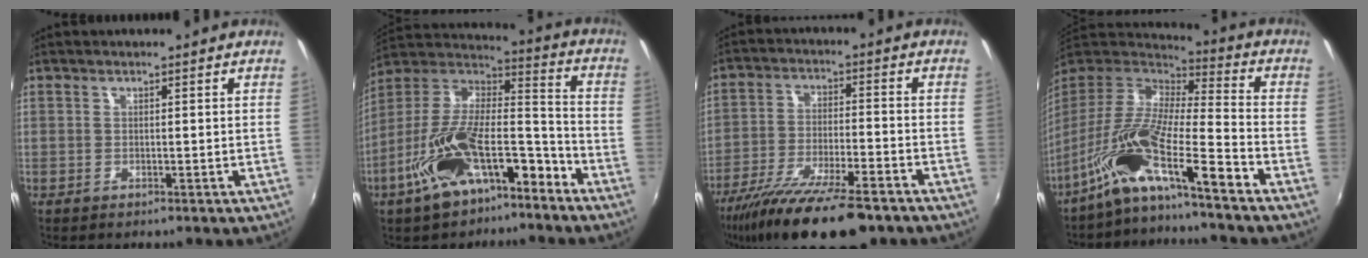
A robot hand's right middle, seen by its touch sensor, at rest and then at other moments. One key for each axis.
{"total": 18.9, "fx": -10.8, "fy": 8.0, "fz": 13.3, "tx": -0.232, "ty": 0.015, "tz": -0.191}
{"total": 19.0, "fx": -14.2, "fy": 4.6, "fz": 11.8, "tx": -0.229, "ty": -0.047, "tz": -0.236}
{"total": 15.0, "fx": -10.6, "fy": 1.2, "fz": 10.6, "tx": -0.199, "ty": -0.001, "tz": -0.216}